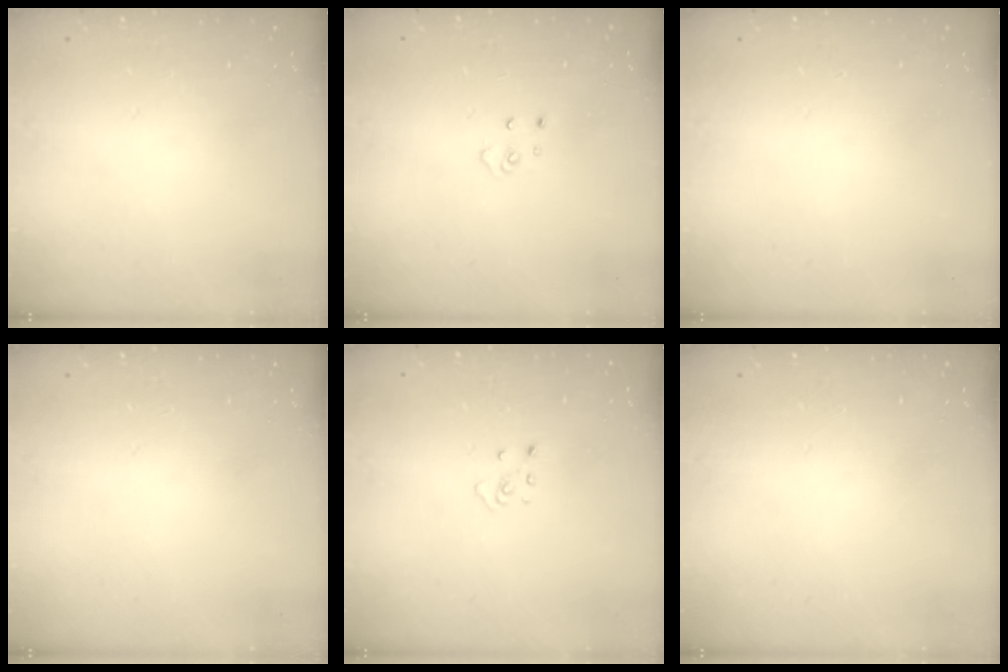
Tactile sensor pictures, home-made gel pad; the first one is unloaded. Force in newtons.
{"total": 4.7, "press": 4.6, "slide": 0.4}
{"total": 0.0}
{"total": 0.0}
{"total": 2.9, "press": 2.9, "slide": 0.2}
{"total": 0.0}